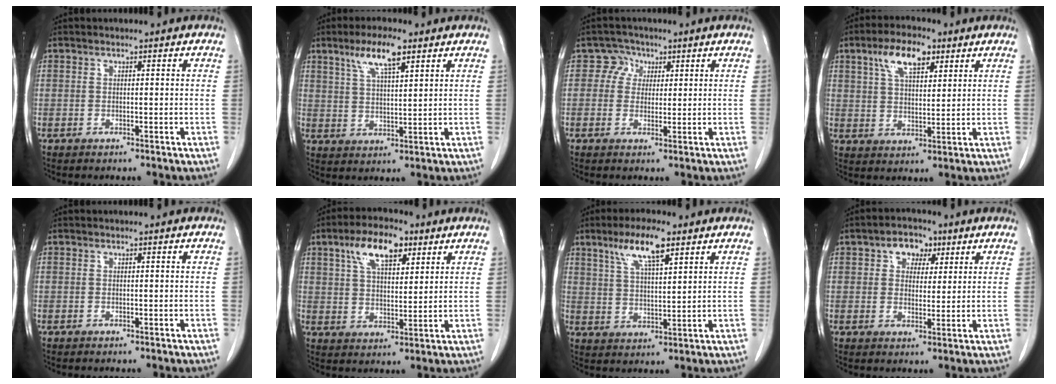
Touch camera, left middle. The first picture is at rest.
{"total": 7.2, "force": [4.4, 1.5, 5.5], "torque": [-0.109, 0.006, 0.082]}
{"total": 3.1, "force": [1.1, 2.8, 0.3], "torque": [0.000, 0.006, 0.015]}
{"total": 8.3, "force": [4.5, 3.4, 6.1], "torque": [-0.116, 0.015, 0.082]}
{"total": 0.0}
{"total": 9.4, "force": [5.1, 3.9, 7.0], "torque": [-0.130, 0.017, 0.093]}
{"total": 8.3, "force": [5.0, 1.8, 6.4], "torque": [-0.126, 0.007, 0.094]}
{"total": 5.3, "force": [2.6, 3.6, 2.8], "torque": [-0.041, 0.018, 0.041]}